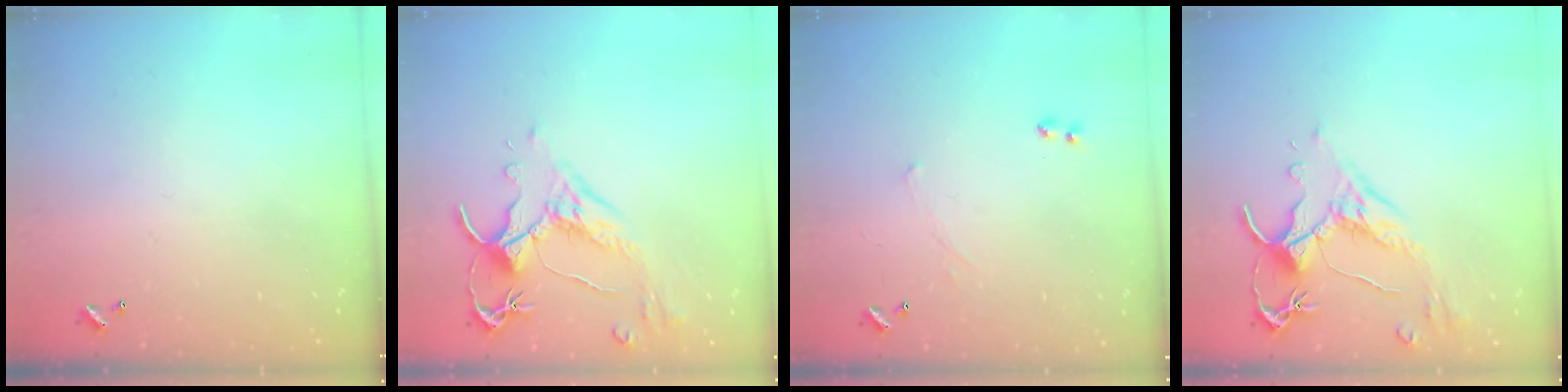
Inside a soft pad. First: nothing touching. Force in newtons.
{"total": 2.5, "press": 2.1, "slide": 1.4}
{"total": 1.7, "press": 1.7, "slide": 0.4}
{"total": 2.5, "press": 2.1, "slide": 1.4}